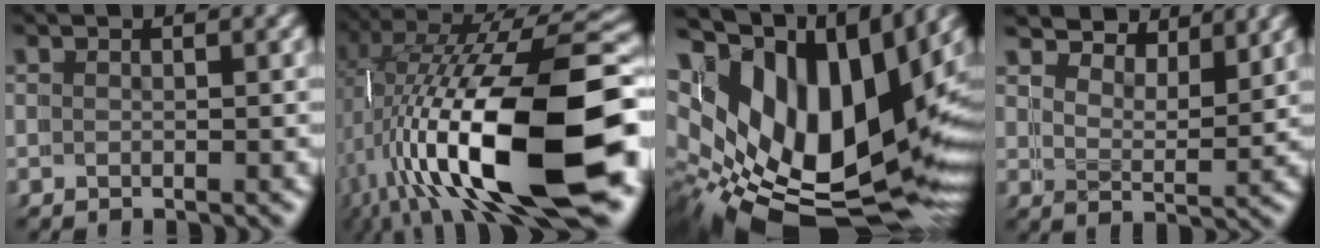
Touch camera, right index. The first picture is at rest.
{"total": 18.0, "force": [-1.2, 7.2, 16.5], "torque": [-0.278, -0.017, 0.004]}
{"total": 18.7, "force": [-1.1, 12.1, 14.3], "torque": [-0.269, -0.056, 0.008]}
{"total": 4.9, "force": [4.7, 1.1, 0.7], "torque": [-0.021, -0.009, 0.077]}